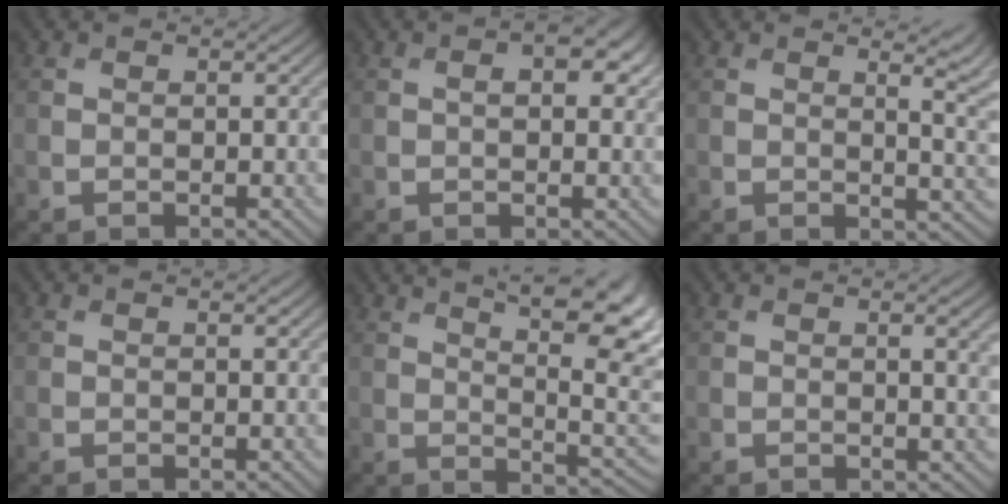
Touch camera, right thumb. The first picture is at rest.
{"total": 3.8, "force": [1.1, 1.8, 3.1], "torque": [-0.050, 0.002, 0.016]}
{"total": 6.0, "force": [2.5, 2.2, 5.0], "torque": [-0.049, 0.005, 0.032]}
{"total": 0.0}
{"total": 14.9, "force": [6.9, 4.8, 12.3], "torque": [-0.182, 0.029, 0.097]}
{"total": 2.2, "force": [0.6, 0.4, 2.1], "torque": [-0.032, 0.000, 0.009]}